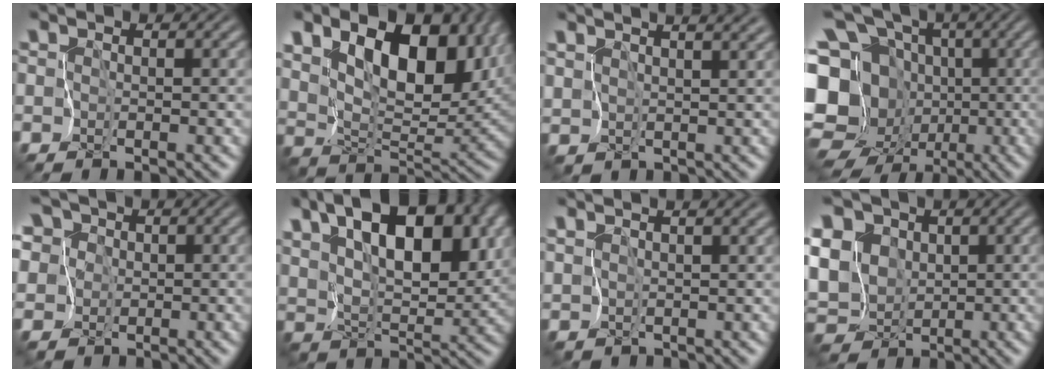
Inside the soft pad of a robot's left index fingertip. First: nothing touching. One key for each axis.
{"total": 12.8, "fx": 5.5, "fy": 6.7, "fz": 9.4, "tx": -0.166, "ty": -0.012, "tz": 0.106}
{"total": 5.5, "fx": 4.0, "fy": 2.1, "fz": 3.1, "tx": -0.062, "ty": 0.028, "tz": 0.055}
{"total": 15.1, "fx": -3.9, "fy": 12.5, "fz": 7.5, "tx": -0.170, "ty": 0.020, "tz": -0.078}
{"total": 11.3, "fx": 4.2, "fy": 8.9, "fz": 5.6, "tx": -0.141, "ty": 0.049, "tz": 0.035}
{"total": 11.1, "fx": 5.0, "fy": 5.4, "fz": 8.3, "tx": -0.148, "ty": 0.005, "tz": 0.086}
{"total": 2.9, "fx": 2.3, "fy": 0.8, "fz": 1.7, "tx": -0.040, "ty": 0.016, "tz": 0.037}
{"total": 10.7, "fx": 0.5, "fy": 8.9, "fz": 5.9, "tx": -0.105, "ty": 0.021, "tz": -0.021}